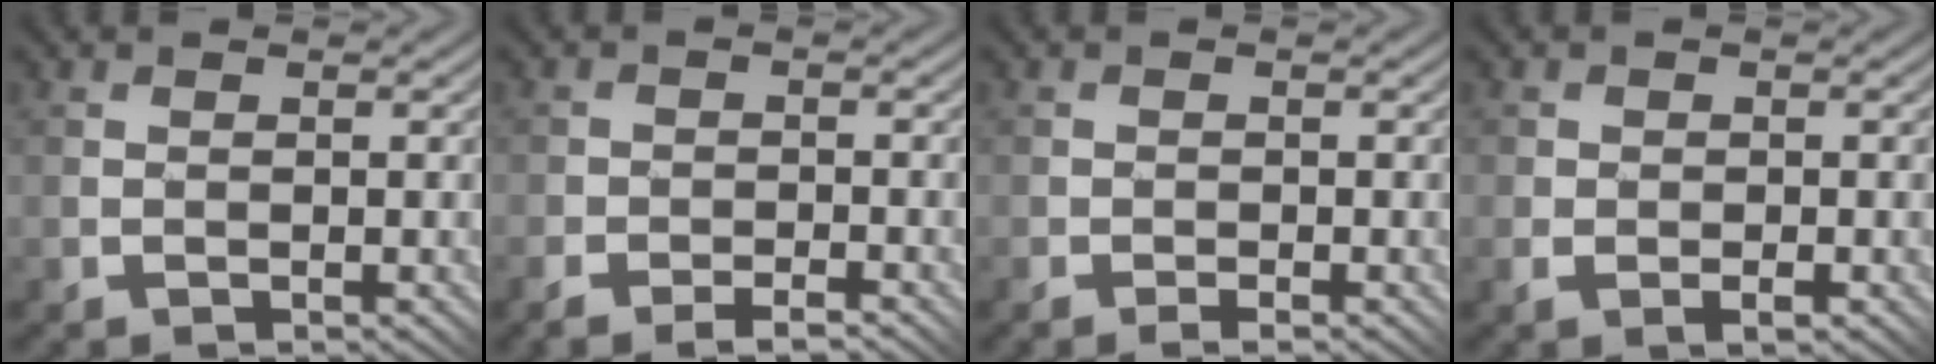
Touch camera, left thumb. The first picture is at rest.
{"total": 3.1, "force": [-2.4, 1.5, 1.4], "torque": [-0.015, 0.001, -0.045]}
{"total": 0.8, "force": [-0.6, 0.4, 0.3], "torque": [-0.001, -0.002, -0.013]}
{"total": 2.1, "force": [-0.4, 1.8, 1.0], "torque": [-0.007, -0.004, -0.013]}